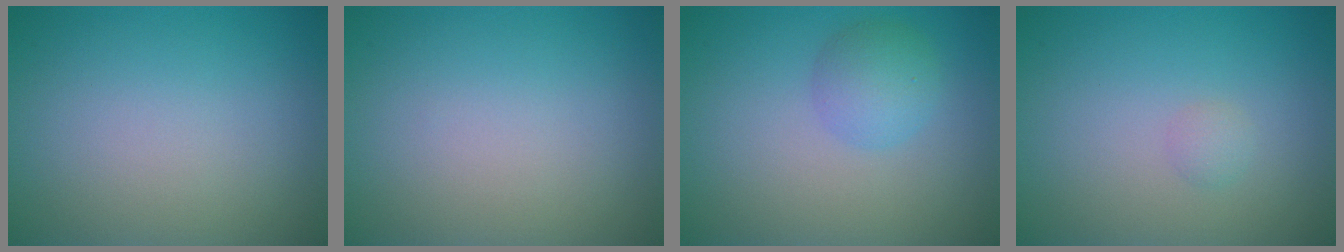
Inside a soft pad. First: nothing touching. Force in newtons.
{"total": 0.0}
{"total": 2.7, "press": 2.7, "slide": 0.1}
{"total": 0.7, "press": 0.7, "slide": 0.0}